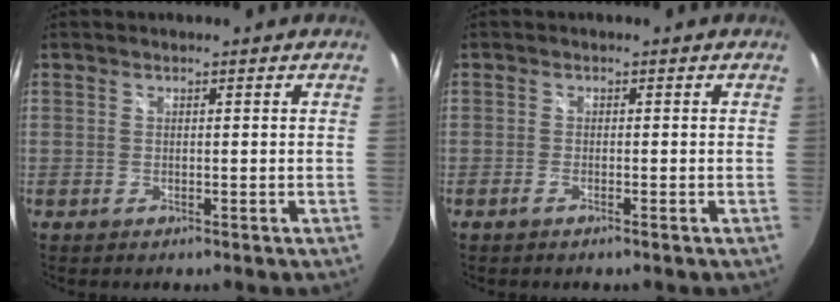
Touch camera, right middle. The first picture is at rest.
{"total": 1.5, "force": [-1.1, -0.2, 1.0], "torque": [-0.022, -0.003, -0.021]}